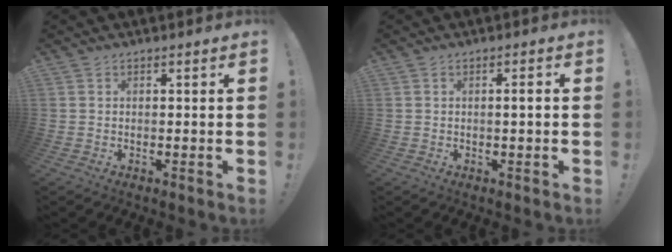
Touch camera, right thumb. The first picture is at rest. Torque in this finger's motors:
{"motor_torque": [-0.15, 0.04, 0.16, -0.09, 0.05]}